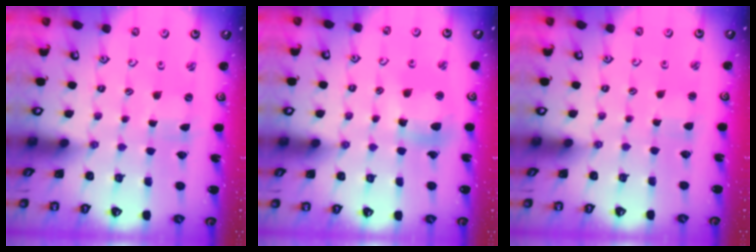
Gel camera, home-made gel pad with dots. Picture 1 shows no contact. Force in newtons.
{"total": 11.2, "press": 11.2, "slide": 1.4}
{"total": 1.7, "press": 1.7, "slide": 0.2}